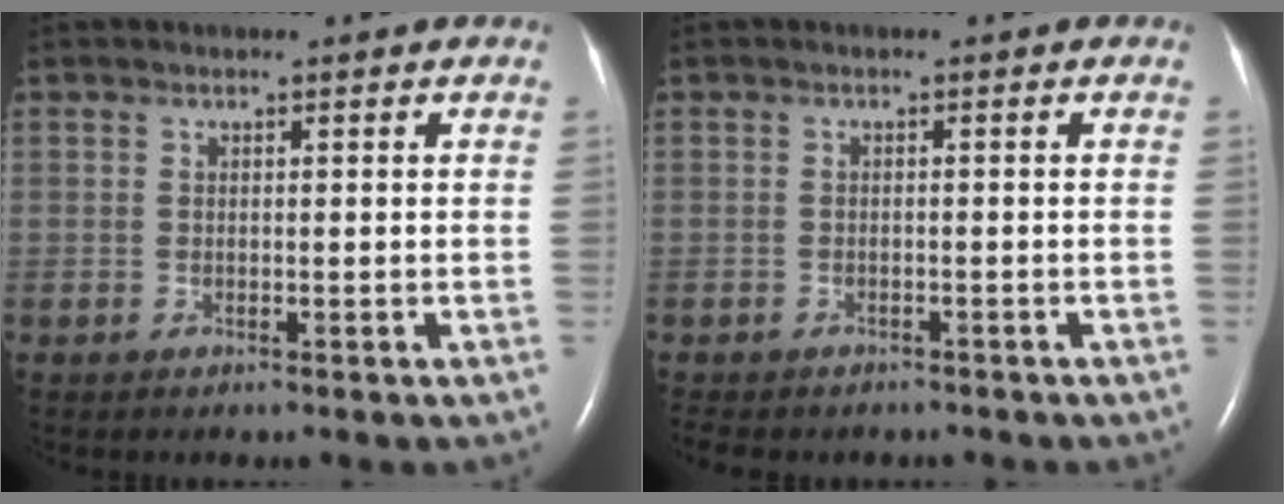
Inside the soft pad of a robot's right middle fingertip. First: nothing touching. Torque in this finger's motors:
{"motor_torque": [0.40, -0.55, 0.05, 0.04]}